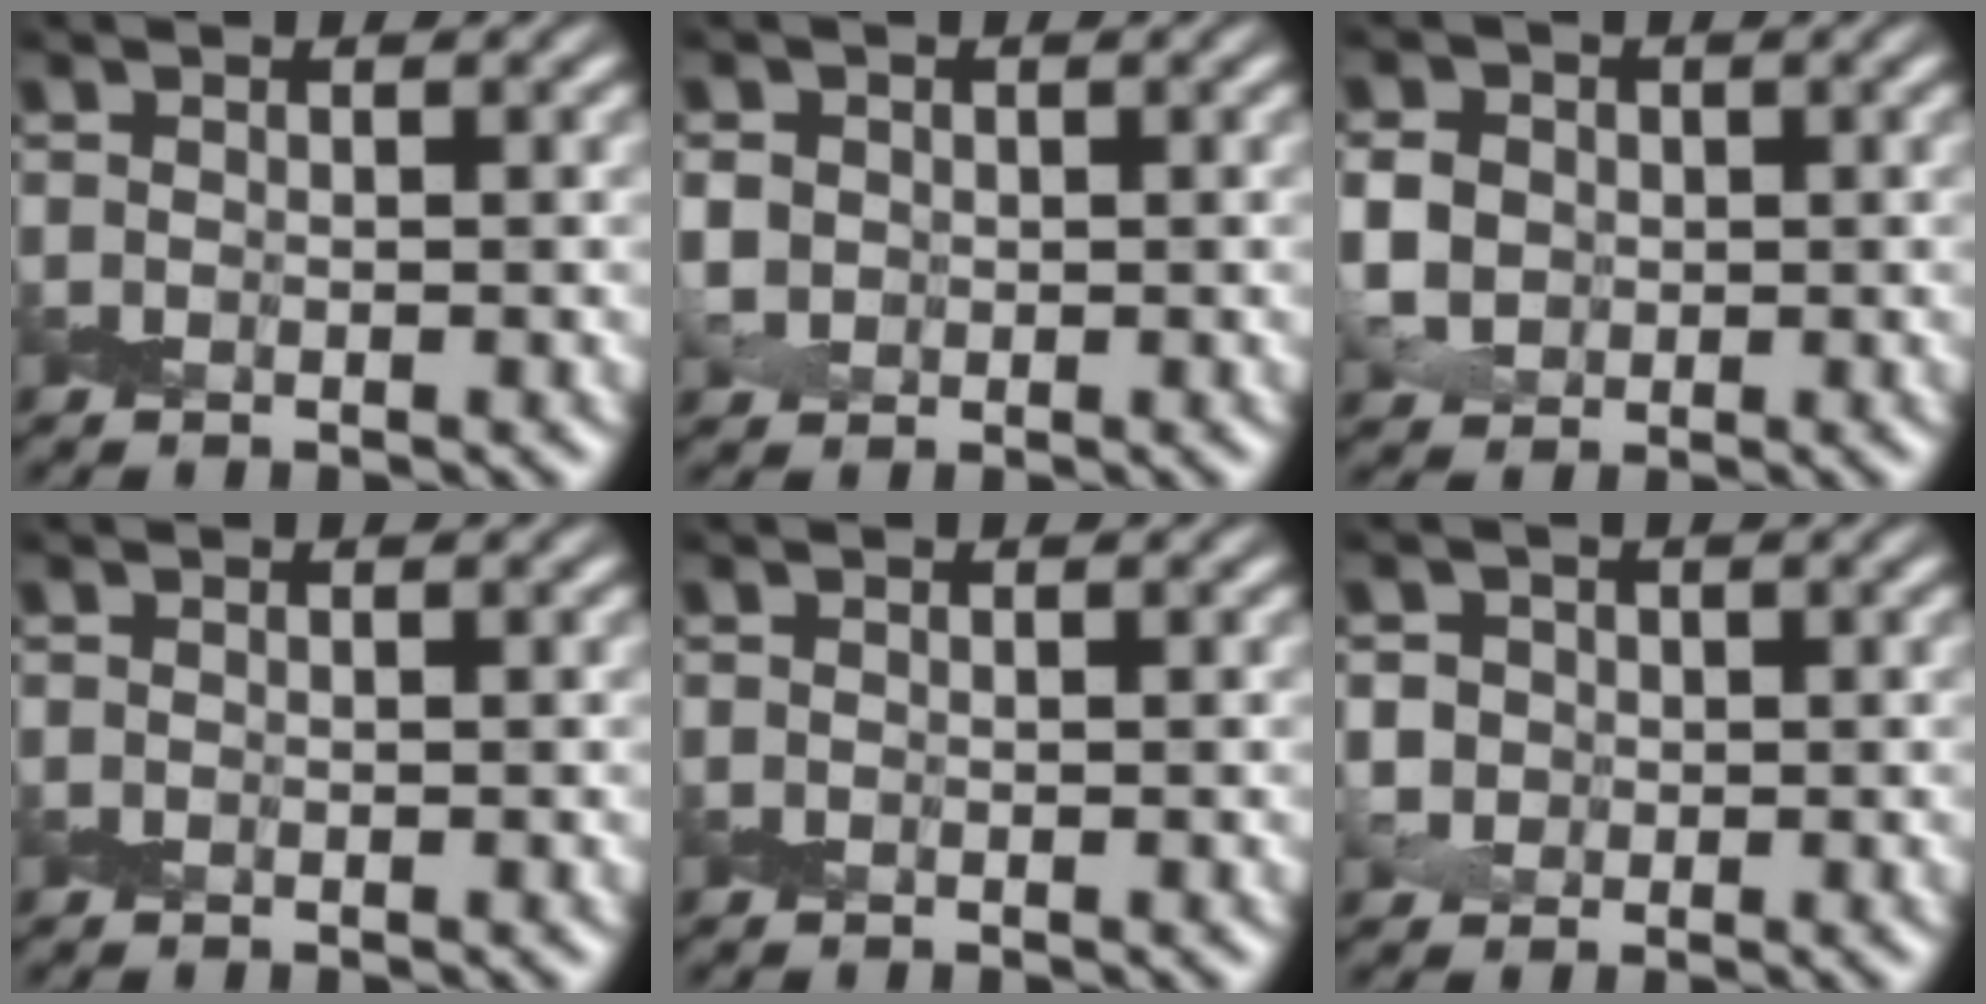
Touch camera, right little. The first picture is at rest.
{"total": 2.4, "force": [0.6, 2.2, 0.8], "torque": [-0.030, 0.004, 0.008]}
{"total": 4.0, "force": [0.4, 3.6, 1.7], "torque": [-0.054, 0.008, 0.002]}
{"total": 0.0}
{"total": 0.0}
{"total": 2.4, "force": [0.6, 2.2, 0.6], "torque": [-0.004, 0.009, 0.006]}